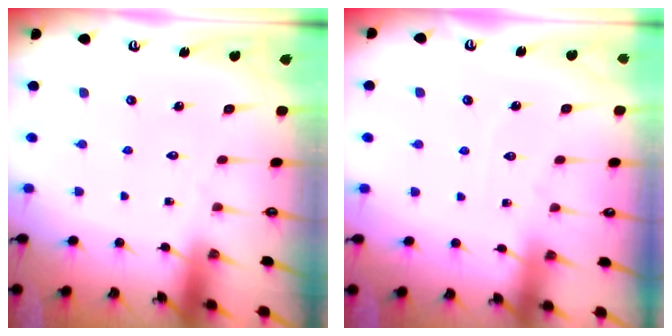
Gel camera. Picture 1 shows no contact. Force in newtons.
{"total": 3.8, "press": 3.8, "slide": 0.4}